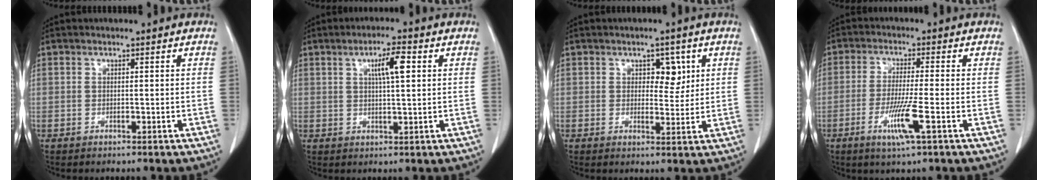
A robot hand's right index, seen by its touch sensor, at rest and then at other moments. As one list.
[{"total": 5.0, "force": [1.6, 0.6, 4.7], "torque": [-0.082, 0.004, 0.028]}, {"total": 3.8, "force": [1.5, 2.2, 2.8], "torque": [-0.031, 0.003, 0.021]}, {"total": 6.8, "force": [-2.7, -0.4, 6.2], "torque": [-0.121, -0.018, -0.051]}]